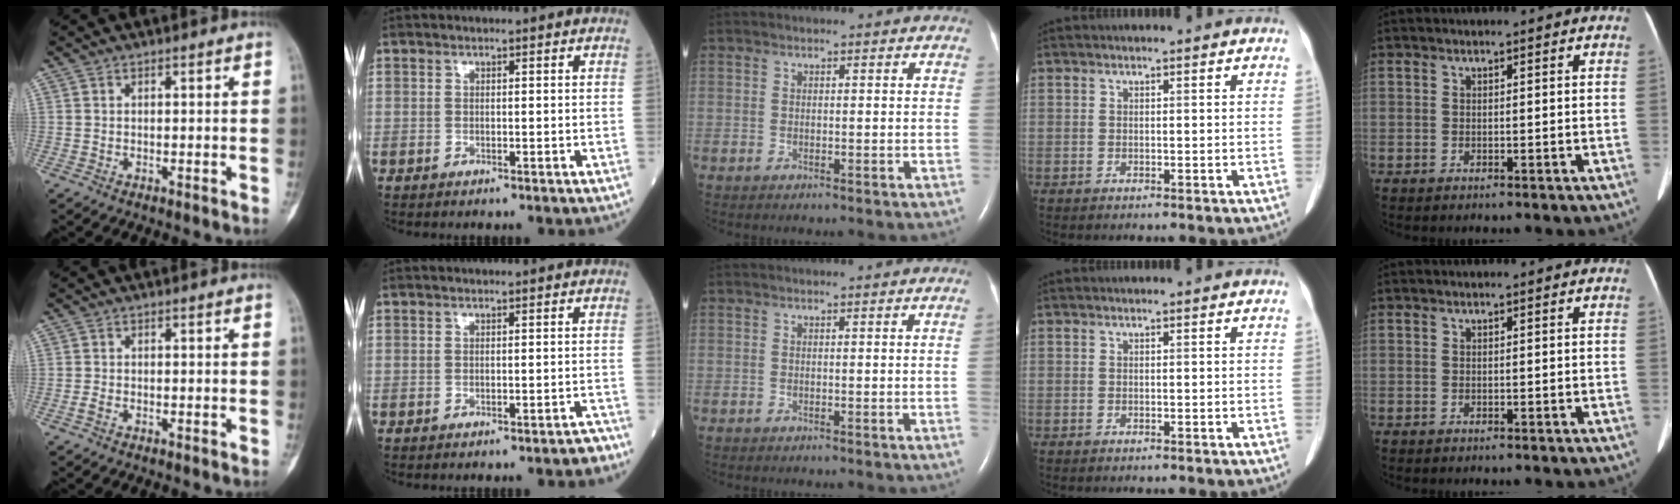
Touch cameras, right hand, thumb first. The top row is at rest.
{"thumb": {"total": 0.9, "force": [-0.5, 0.4, 0.6], "torque": [-0.018, -0.001, -0.011]}, "index": {"total": 1.7, "force": [-1.5, 0.3, 0.7], "torque": [-0.007, -0.002, -0.017]}, "middle": {"total": 0.7, "force": [-0.2, -0.3, 0.5], "torque": [0.003, 0.004, -0.005]}}